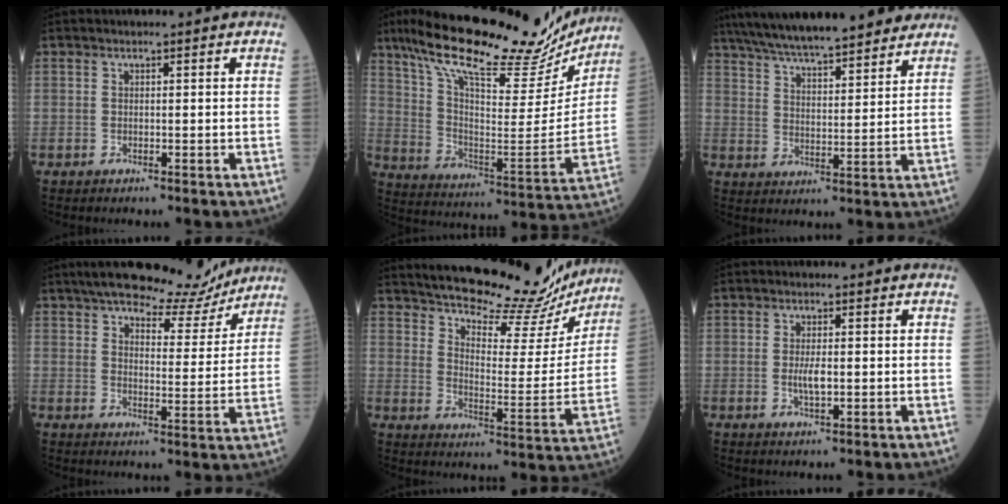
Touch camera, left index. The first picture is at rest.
{"total": 26.9, "force": [21.6, 7.0, 14.4], "torque": [-0.238, 0.006, 0.314]}
{"total": 21.2, "force": [18.2, 3.4, 10.4], "torque": [-0.176, 0.033, 0.270]}
{"total": 13.8, "force": [12.4, 3.0, 5.2], "torque": [-0.067, -0.005, 0.167]}
{"total": 23.0, "force": [20.9, 5.3, 8.0], "torque": [-0.117, -0.036, 0.270]}
{"total": 2.6, "force": [-0.2, 0.7, 2.5], "torque": [-0.054, -0.003, -0.002]}